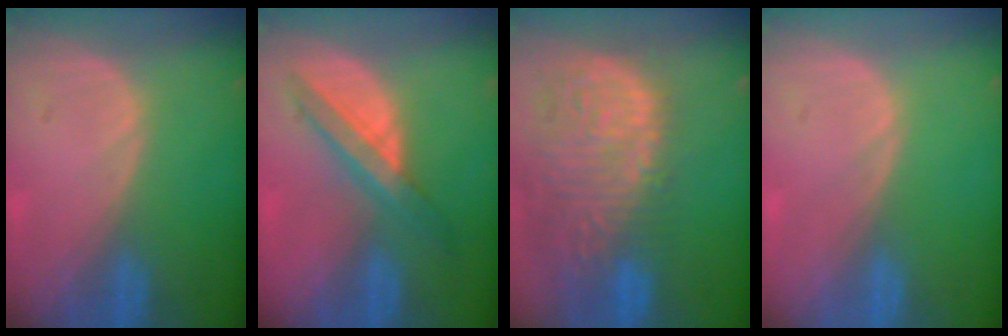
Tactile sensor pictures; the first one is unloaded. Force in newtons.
{"total": 5.9, "press": 5.8, "slide": 0.5}
{"total": 14.9, "press": 12.4, "slide": 8.4}
{"total": 0.0}